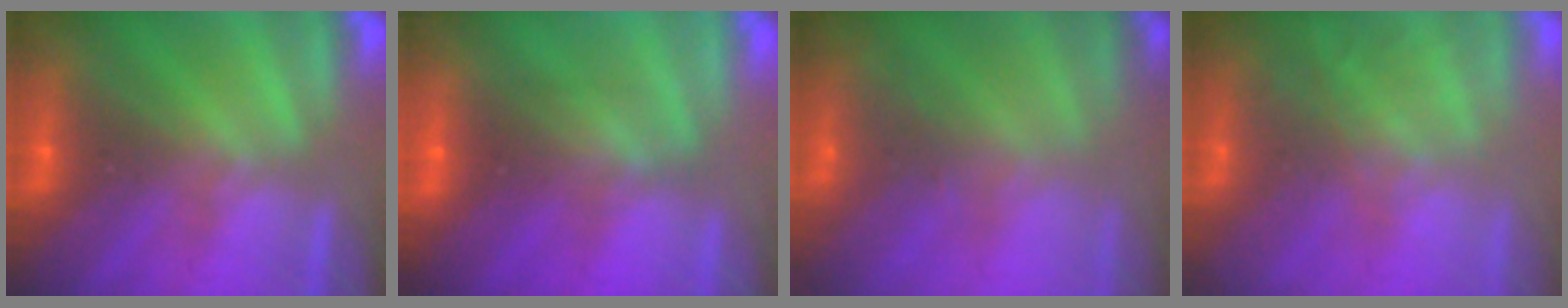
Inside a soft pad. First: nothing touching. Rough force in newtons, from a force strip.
{"total": 2.7}
{"total": 7.6}
{"total": 7.6}